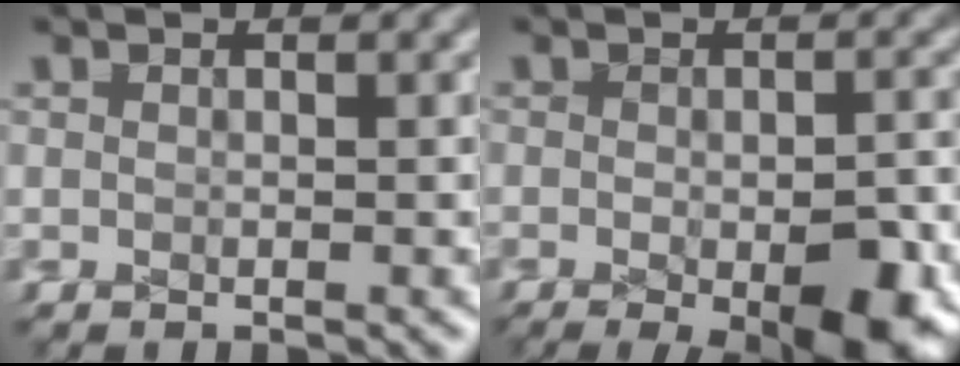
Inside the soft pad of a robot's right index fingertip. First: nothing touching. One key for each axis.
{"total": 6.1, "fx": -2.9, "fy": 2.6, "fz": 4.7, "tx": -0.067, "ty": -0.029, "tz": -0.033}